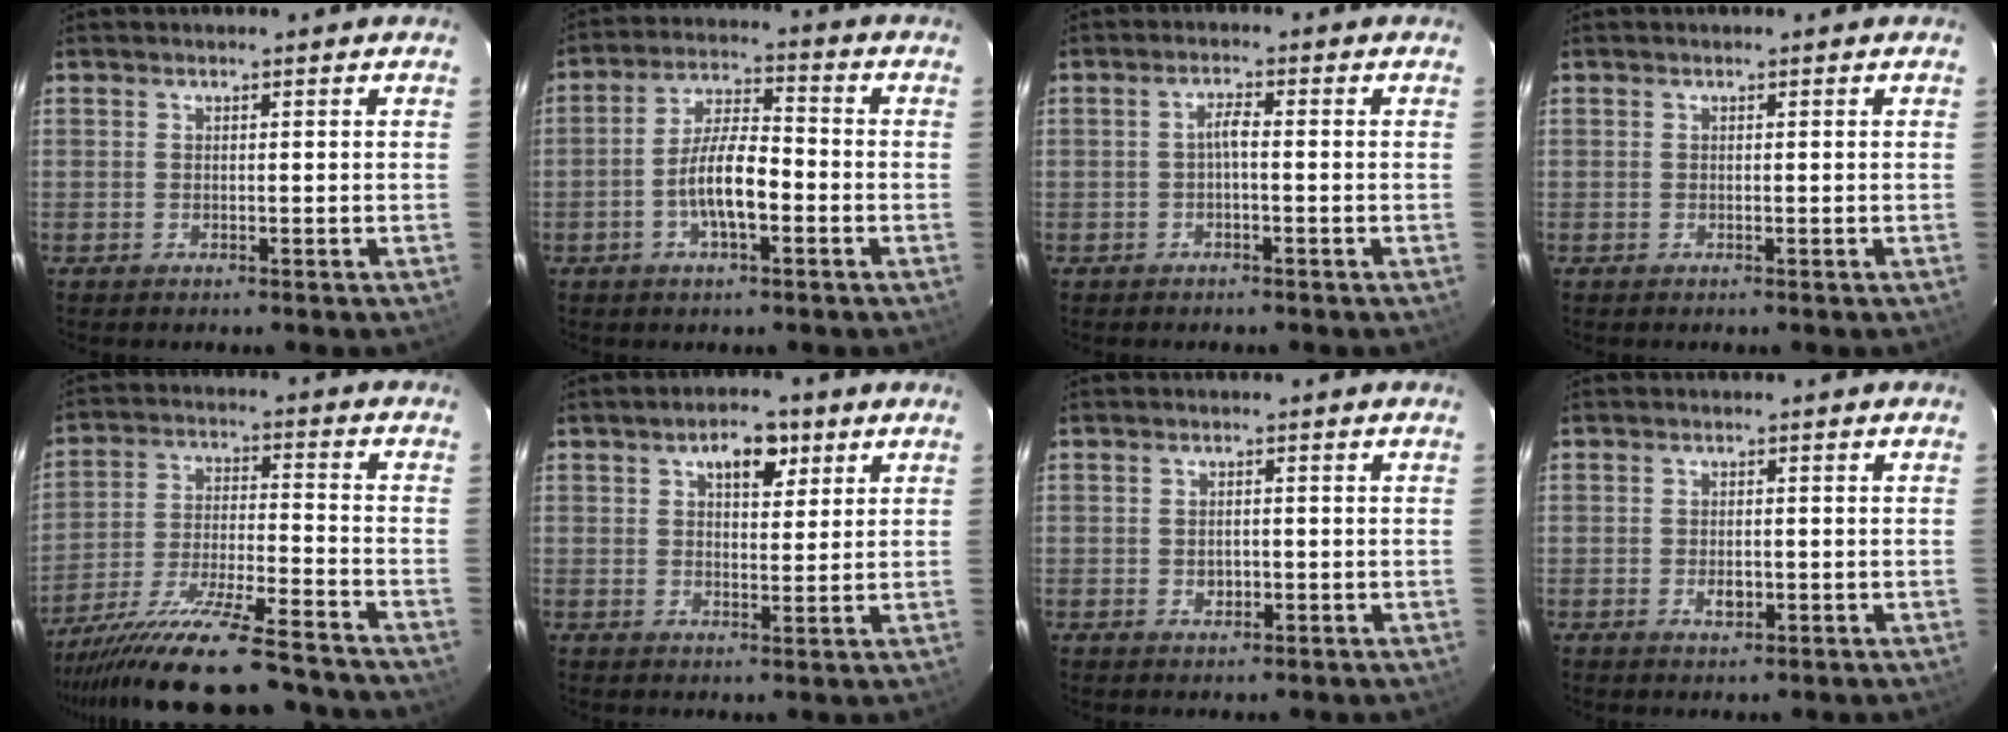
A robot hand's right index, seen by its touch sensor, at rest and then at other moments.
{"total": 6.6, "force": [-2.2, 2.1, 5.9], "torque": [-0.115, 0.008, -0.038]}
{"total": 1.9, "force": [-0.6, 0.3, 1.8], "torque": [-0.037, 0.008, -0.011]}
{"total": 0.0}
{"total": 23.5, "force": [-21.1, 1.5, 10.3], "torque": [-0.197, -0.063, -0.328]}
{"total": 6.2, "force": [3.0, 3.3, 4.3], "torque": [-0.061, 0.012, 0.047]}
{"total": 2.1, "force": [-0.4, 1.7, 1.2], "torque": [-0.018, 0.003, -0.004]}
{"total": 2.5, "force": [-0.7, 1.7, 1.8], "torque": [-0.030, 0.000, -0.009]}